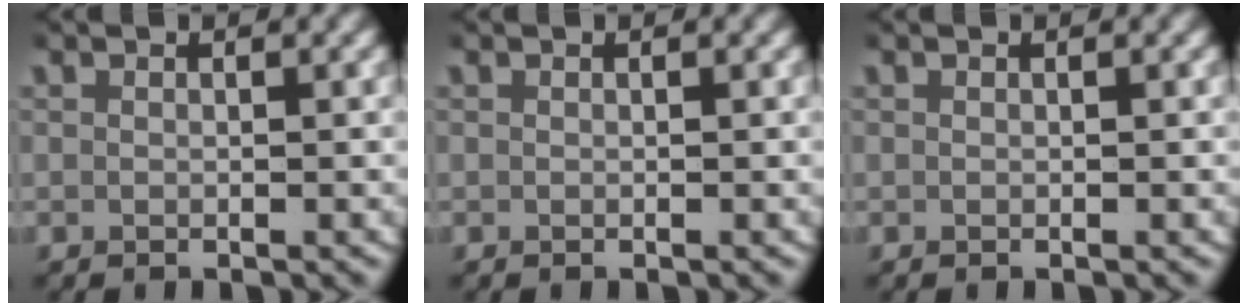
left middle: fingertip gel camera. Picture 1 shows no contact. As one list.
[{"total": 0.0}, {"total": 0.0}]